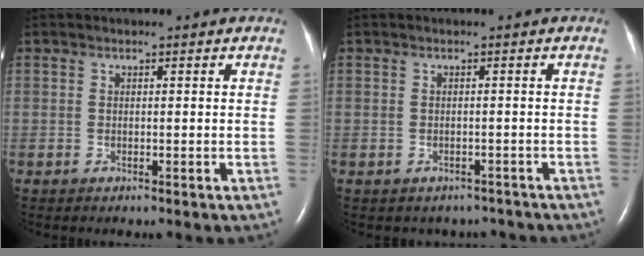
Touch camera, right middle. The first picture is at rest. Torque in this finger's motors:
{"motor_torque": [0.11, -0.10, 0.01, 0.00]}